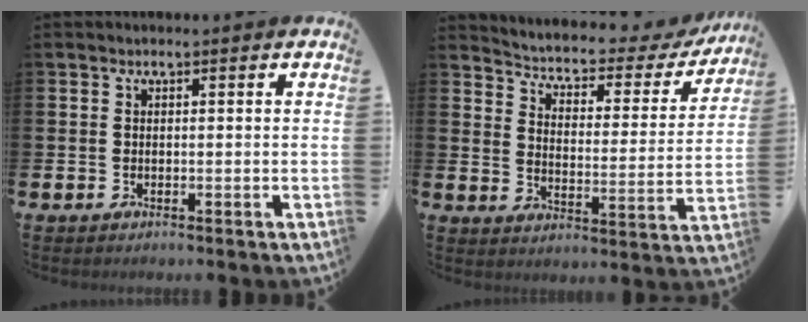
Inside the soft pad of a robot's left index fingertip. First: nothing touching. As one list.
[{"total": 4.2, "force": [3.8, 1.5, 1.3], "torque": [-0.053, -0.030, 0.055]}]